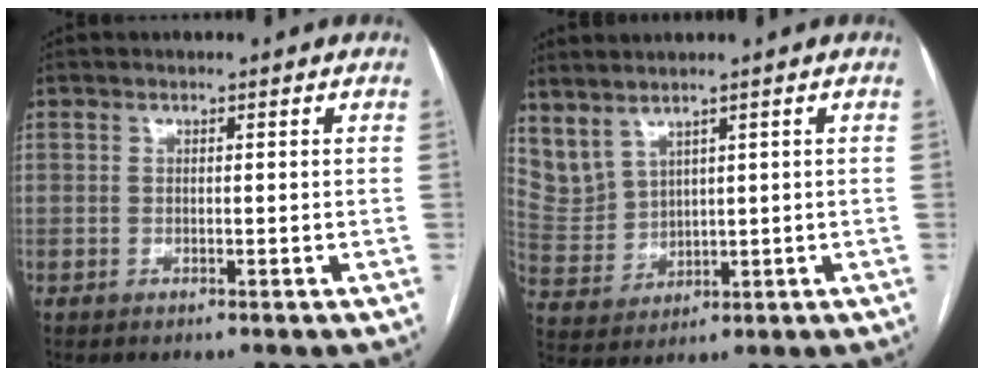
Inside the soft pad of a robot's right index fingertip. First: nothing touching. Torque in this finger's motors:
{"motor_torque": [-0.32, 0.32, -0.01, 0.00]}